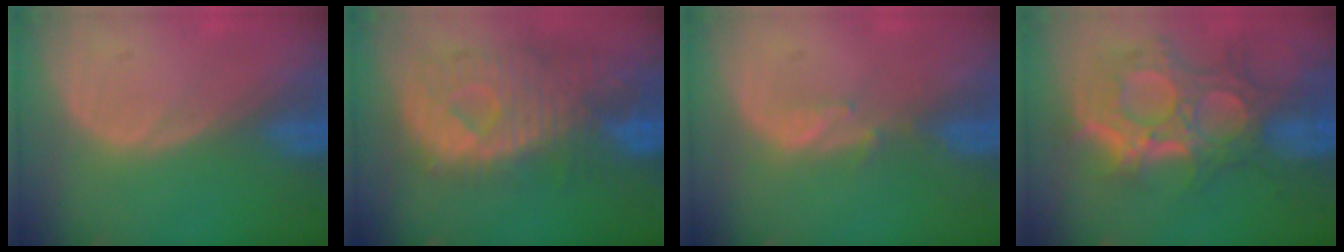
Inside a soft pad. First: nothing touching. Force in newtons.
{"total": 10.7, "press": 9.5, "slide": 4.9}
{"total": 1.5, "press": 1.4, "slide": 0.2}
{"total": 11.8, "press": 10.6, "slide": 5.2}